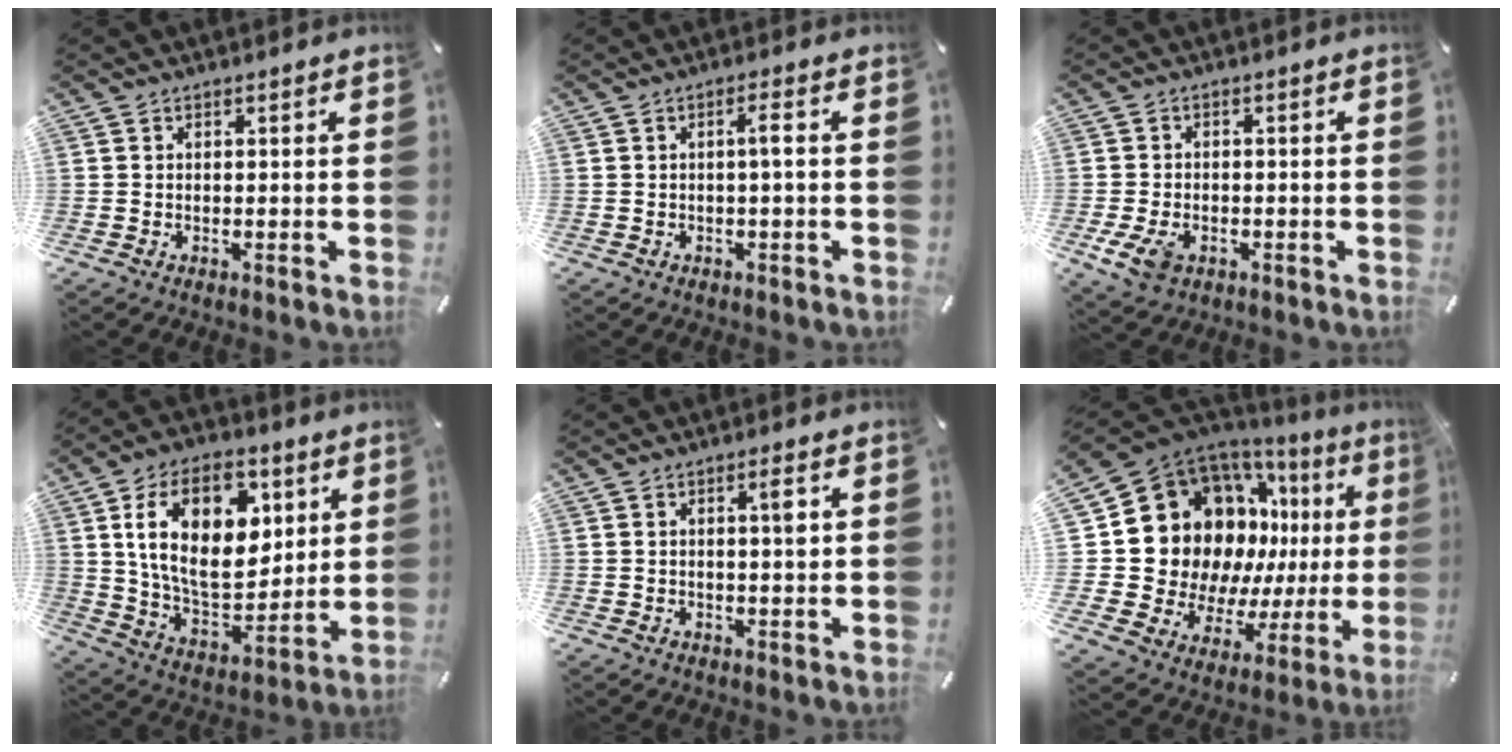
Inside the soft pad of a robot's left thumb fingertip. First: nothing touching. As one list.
[{"total": 3.0, "force": [0.1, 0.3, 3.0], "torque": [-0.057, 0.004, -0.003]}, {"total": 5.5, "force": [-2.1, 3.9, 3.3], "torque": [-0.079, -0.001, -0.044]}, {"total": 21.5, "force": [7.1, 13.4, 15.2], "torque": [-0.266, -0.023, 0.120]}, {"total": 3.1, "force": [0.8, 0.4, 2.9], "torque": [-0.042, -0.006, 0.008]}, {"total": 20.6, "force": [6.6, 15.8, 11.4], "torque": [-0.175, -0.083, 0.155]}]